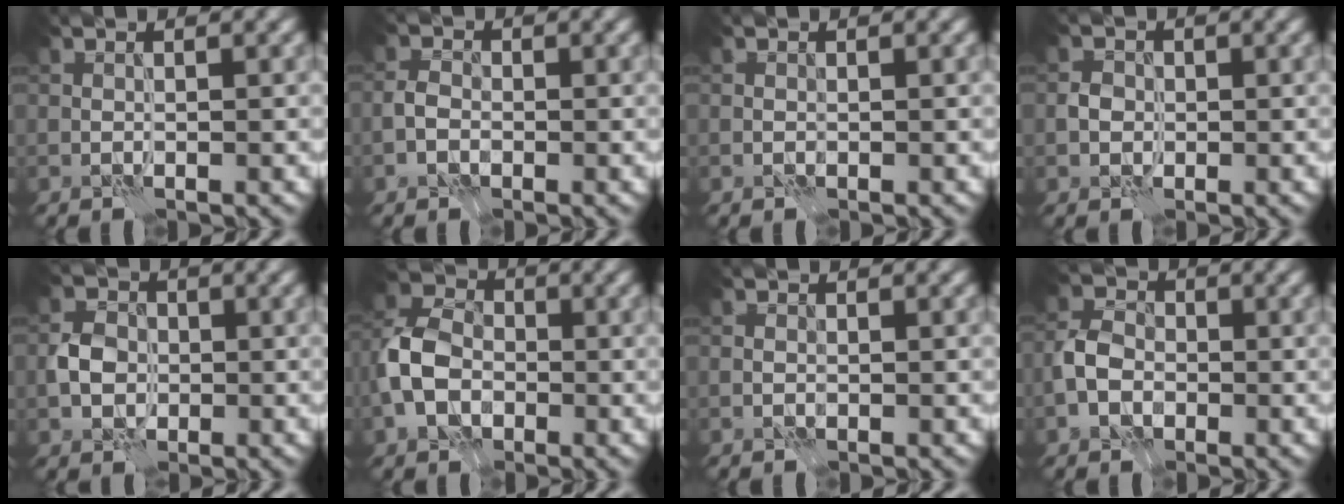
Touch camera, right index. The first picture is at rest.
{"total": 2.0, "force": [-0.8, 1.5, 1.0], "torque": [-0.016, 0.006, -0.023]}
{"total": 0.0}
{"total": 1.5, "force": [-0.2, 1.4, 0.6], "torque": [-0.007, 0.001, -0.009]}
{"total": 3.2, "force": [-0.5, 2.6, 1.7], "torque": [-0.031, 0.004, -0.014]}
{"total": 6.7, "force": [-1.9, 4.8, 4.2], "torque": [-0.093, 0.005, -0.048]}
{"total": 0.7, "force": [-0.2, 0.6, 0.3], "torque": [-0.003, 0.000, -0.007]}
{"total": 4.0, "force": [-1.3, 3.0, 2.2], "torque": [-0.046, 0.004, -0.033]}